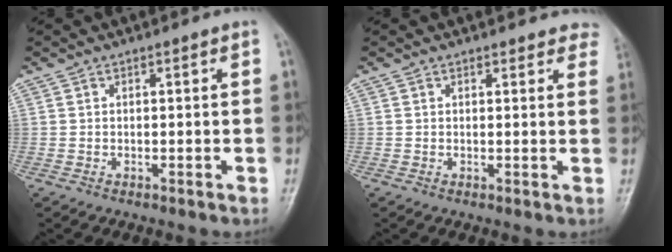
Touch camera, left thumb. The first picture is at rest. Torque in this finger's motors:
{"motor_torque": [-0.06, 0.02, -0.15, -0.28, 0.03]}